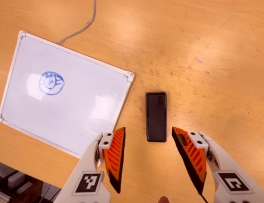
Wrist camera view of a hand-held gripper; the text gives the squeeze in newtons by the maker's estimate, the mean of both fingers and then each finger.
{"total": 0.0}